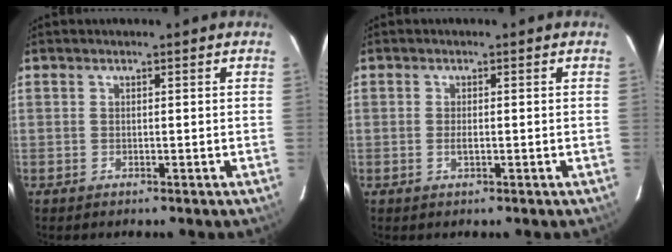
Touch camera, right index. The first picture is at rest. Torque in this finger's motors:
{"motor_torque": [0.51, -0.10, 0.22, 0.04]}